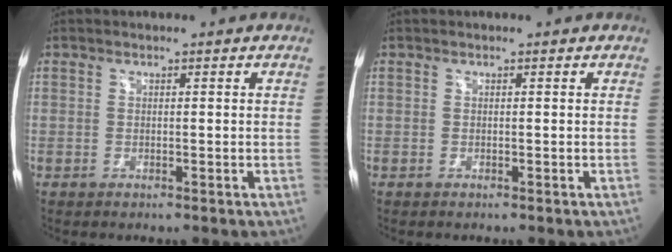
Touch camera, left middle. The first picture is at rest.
{"total": 0.0}